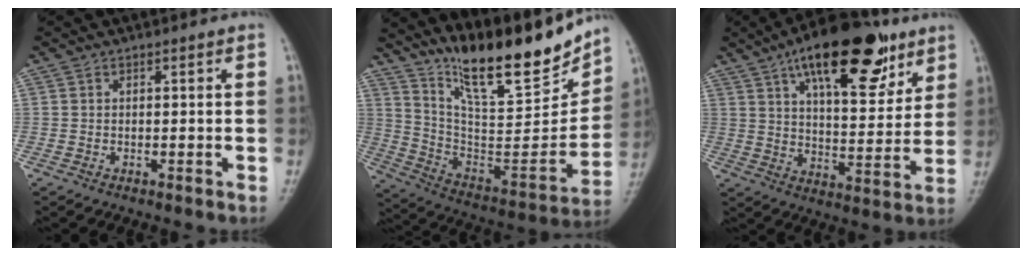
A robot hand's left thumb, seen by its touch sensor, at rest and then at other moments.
{"total": 22.7, "force": [16.8, 5.9, 14.0], "torque": [-0.184, -0.085, 0.292]}
{"total": 21.4, "force": [12.0, 8.8, 15.3], "torque": [-0.200, -0.036, 0.188]}